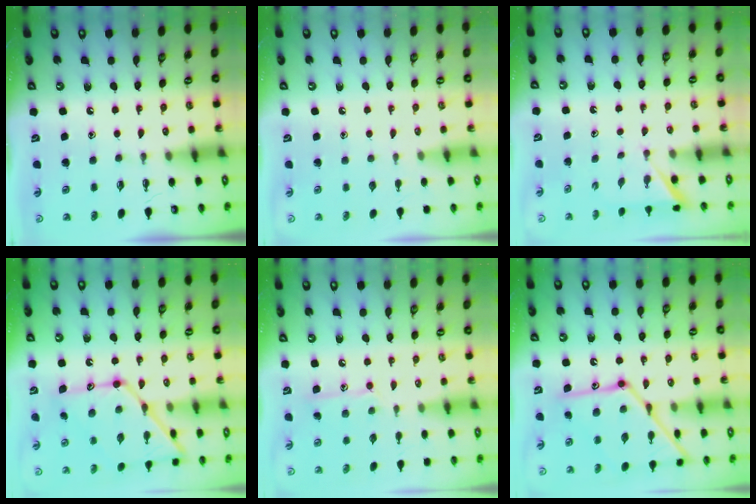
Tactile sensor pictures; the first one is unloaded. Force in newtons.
{"total": 0.0}
{"total": 2.4, "press": 2.4, "slide": 0.3}
{"total": 17.2, "press": 17.1, "slide": 1.5}
{"total": 9.0, "press": 9.0, "slide": 0.6}
{"total": 17.1, "press": 17.1, "slide": 1.1}